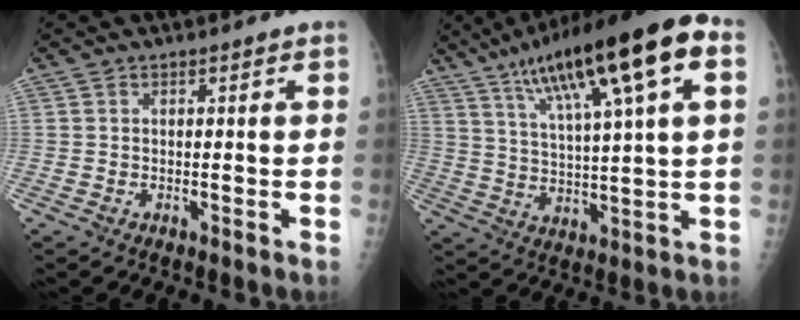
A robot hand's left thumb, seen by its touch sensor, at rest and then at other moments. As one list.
[{"total": 21.1, "force": [10.0, 4.1, 18.2], "torque": [-0.294, 0.005, 0.167]}]